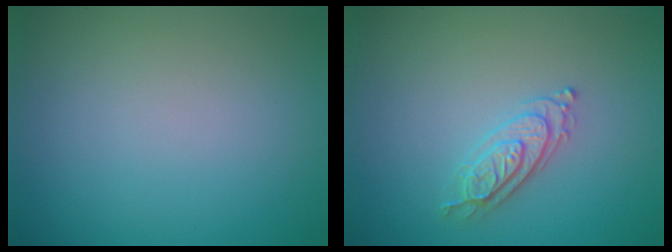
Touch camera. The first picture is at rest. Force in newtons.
{"total": 2.2, "press": 2.2, "slide": 0.4}